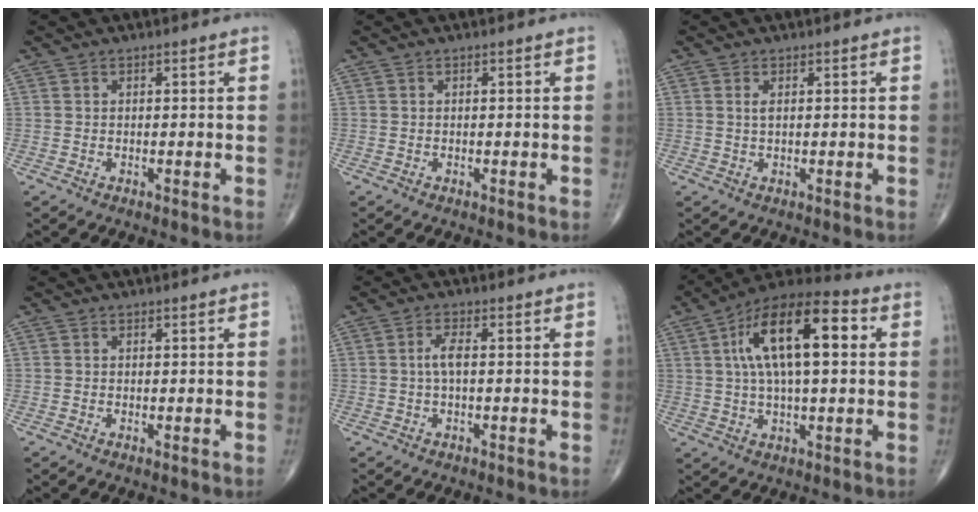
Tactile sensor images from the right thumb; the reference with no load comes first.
{"total": 0.0}
{"total": 1.3, "force": [0.4, 0.5, 1.1], "torque": [-0.026, 0.001, 0.010]}
{"total": 0.0}
{"total": 2.7, "force": [0.0, 0.8, 2.5], "torque": [-0.058, 0.005, -0.003]}
{"total": 18.3, "force": [4.0, 7.4, 16.2], "torque": [-0.268, 0.026, 0.059]}